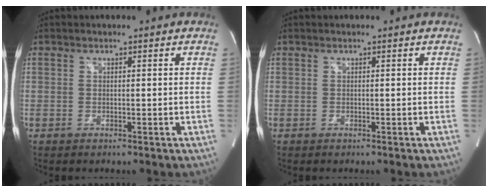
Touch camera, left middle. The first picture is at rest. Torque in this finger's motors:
{"motor_torque": [0.12, -0.09, 0.04, 0.01]}